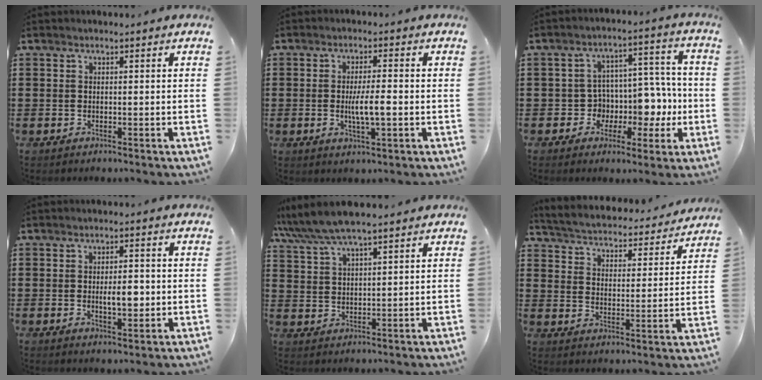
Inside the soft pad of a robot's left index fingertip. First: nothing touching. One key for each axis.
{"total": 4.9, "fx": -0.7, "fy": 1.1, "fz": 4.7, "tx": -0.089, "ty": -0.001, "tz": -0.016}
{"total": 7.1, "fx": -0.6, "fy": 6.5, "fz": 2.8, "tx": -0.059, "ty": -0.006, "tz": -0.004}
{"total": 4.2, "fx": -0.4, "fy": 1.9, "fz": 3.8, "tx": -0.054, "ty": -0.003, "tz": -0.013}
{"total": 6.6, "fx": 5.5, "fy": 1.0, "fz": 3.4, "tx": -0.080, "ty": -0.010, "tz": 0.100}
{"total": 3.7, "fx": 3.7, "fy": -0.1, "fz": 0.2, "tx": -0.027, "ty": -0.032, "tz": 0.055}